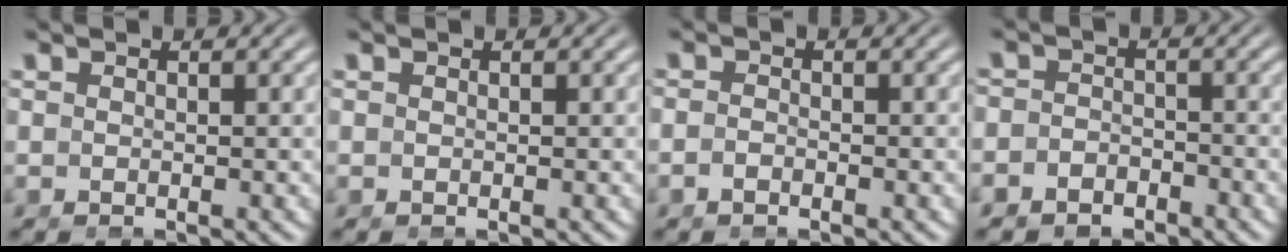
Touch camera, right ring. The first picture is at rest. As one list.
[{"total": 0.0}, {"total": 1.1, "force": [-1.0, 0.1, 0.3], "torque": [-0.009, -0.008, -0.018]}, {"total": 3.9, "force": [-3.1, 2.3, -0.1], "torque": [-0.003, -0.020, -0.050]}]